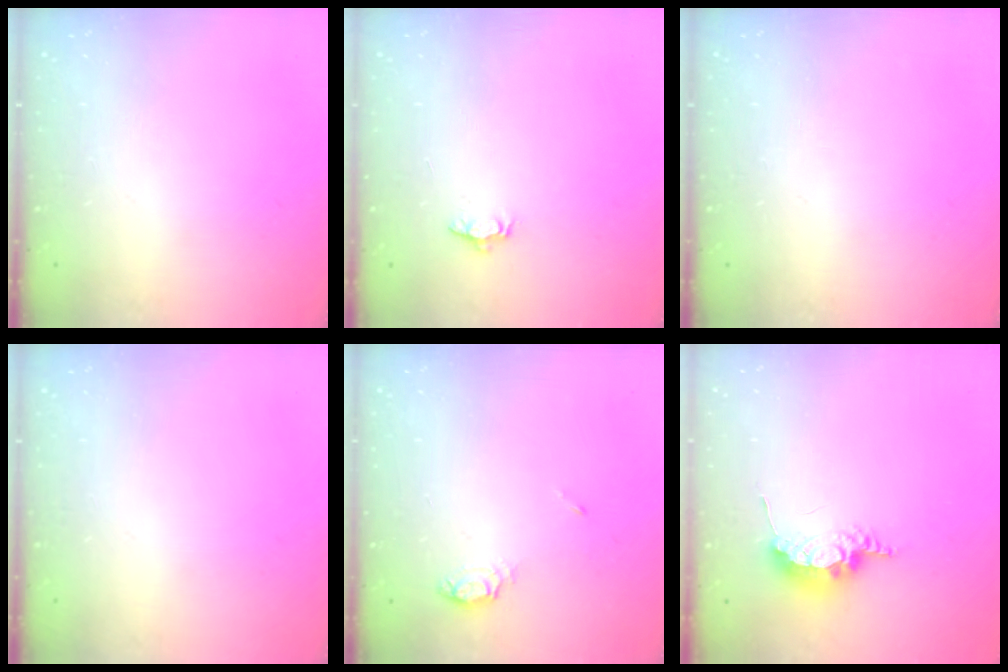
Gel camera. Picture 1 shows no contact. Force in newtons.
{"total": 3.3, "press": 3.2, "slide": 0.5}
{"total": 0.0}
{"total": 0.0}
{"total": 5.6, "press": 5.6, "slide": 0.6}
{"total": 7.8, "press": 7.6, "slide": 1.8}